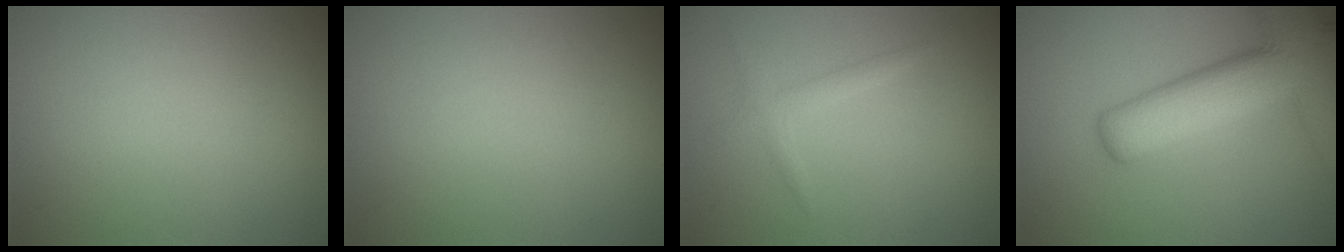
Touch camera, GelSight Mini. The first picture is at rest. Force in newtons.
{"total": 0.0}
{"total": 1.3, "press": 1.3, "slide": 0.0}
{"total": 10.5, "press": 10.5, "slide": 0.7}